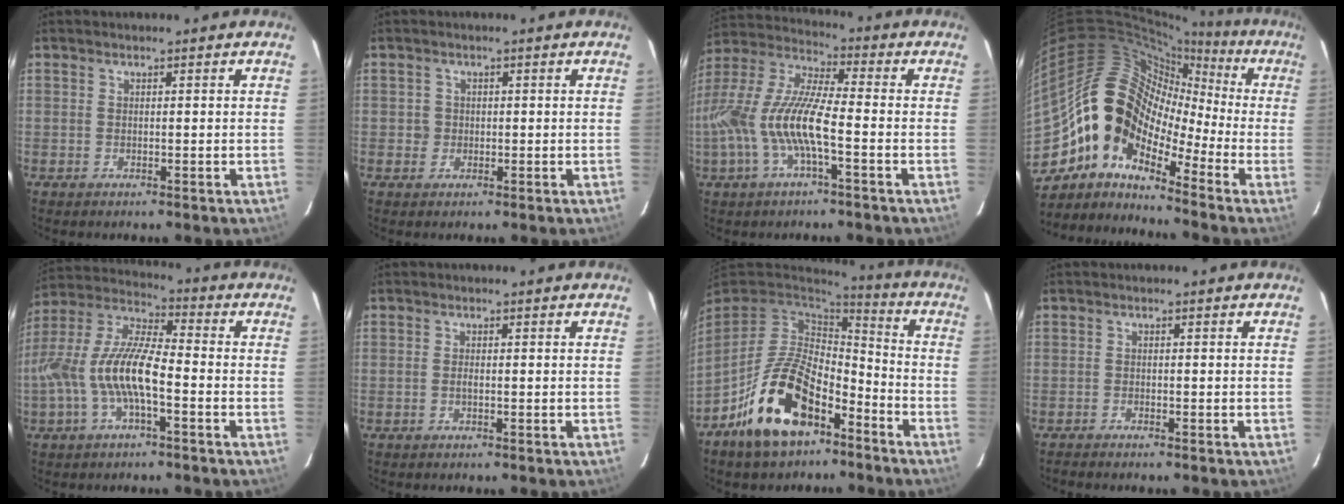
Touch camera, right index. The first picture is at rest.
{"total": 1.7, "force": [-0.2, 1.7, 0.0], "torque": [0.001, 0.004, -0.002]}
{"total": 15.7, "force": [-4.2, 3.8, 14.7], "torque": [-0.302, -0.003, -0.085]}
{"total": 13.8, "force": [-6.5, 9.5, 7.7], "torque": [-0.128, 0.020, -0.147]}
{"total": 14.5, "force": [-4.0, 4.3, 13.2], "torque": [-0.270, 0.000, -0.077]}
{"total": 0.8, "force": [-0.2, 0.2, 0.7], "torque": [-0.016, 0.000, -0.005]}
{"total": 17.3, "force": [-9.7, 8.8, 11.2], "torque": [-0.218, 0.008, -0.163]}
{"total": 1.4, "force": [-1.3, 0.1, 0.5], "torque": [-0.022, -0.003, -0.024]}